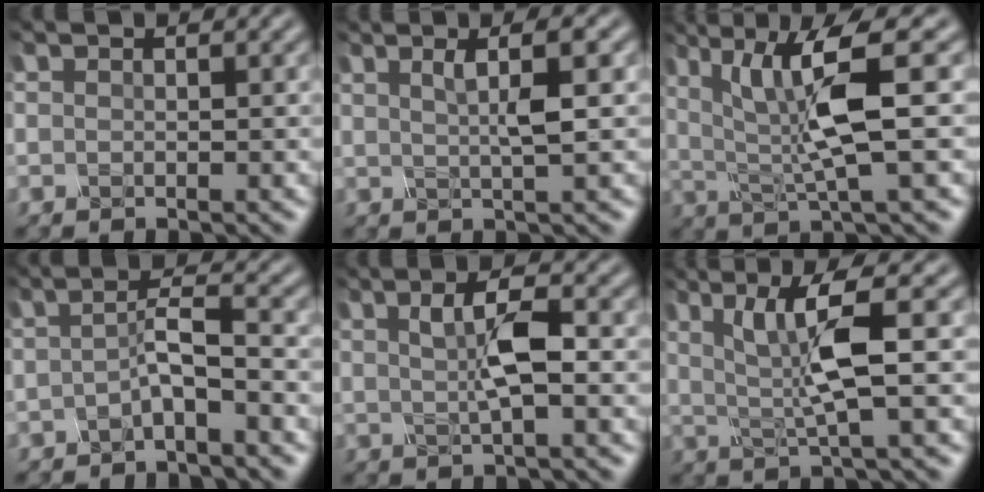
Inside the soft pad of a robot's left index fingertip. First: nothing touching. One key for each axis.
{"total": 3.1, "fx": 0.8, "fy": 0.6, "fz": 2.9, "tx": -0.038, "ty": 0.004, "tz": 0.012}
{"total": 7.4, "fx": 1.3, "fy": 1.3, "fz": 7.2, "tx": -0.129, "ty": -0.008, "tz": 0.025}
{"total": 2.7, "fx": -1.2, "fy": 0.4, "fz": 2.4, "tx": -0.045, "ty": 0.006, "tz": -0.025}
{"total": 3.6, "fx": 0.0, "fy": 0.9, "fz": 3.5, "tx": -0.064, "ty": 0.002, "tz": -0.002}
{"total": 6.0, "fx": 0.6, "fy": 0.9, "fz": 5.9, "tx": -0.115, "ty": 0.000, "tz": 0.016}